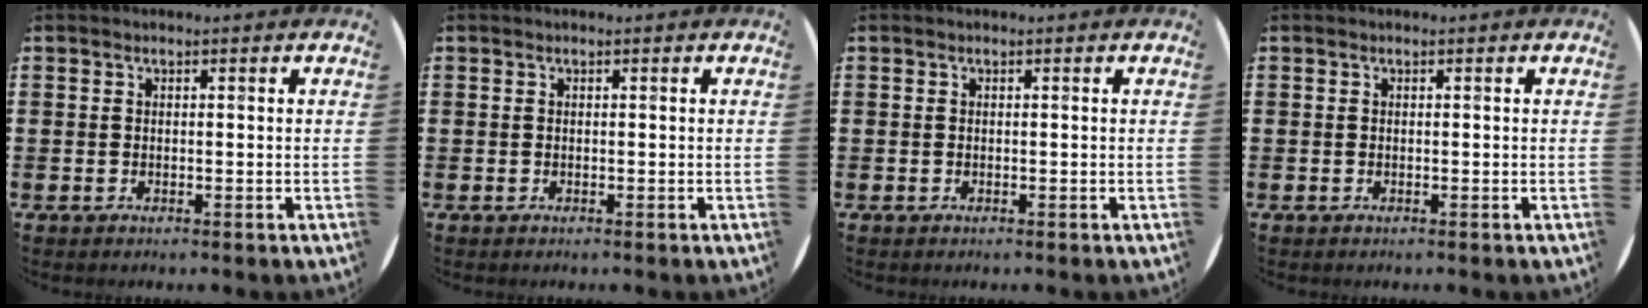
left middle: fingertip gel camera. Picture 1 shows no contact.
{"total": 0.0}
{"total": 0.0}
{"total": 0.0}